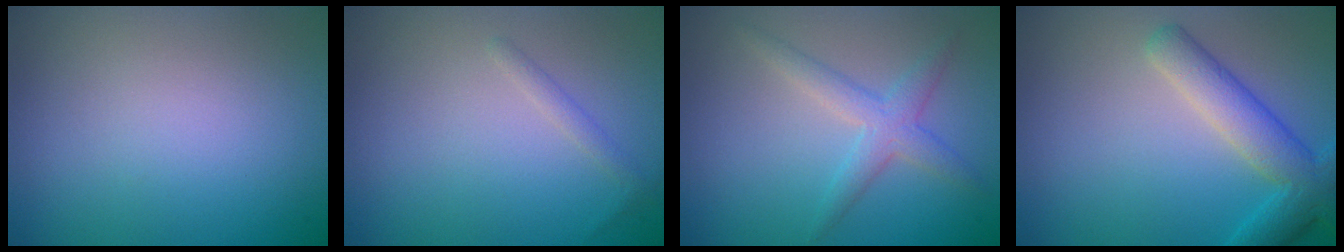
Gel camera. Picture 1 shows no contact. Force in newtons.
{"total": 0.9, "press": 0.9, "slide": 0.1}
{"total": 1.7, "press": 1.7, "slide": 0.2}
{"total": 5.0, "press": 5.0, "slide": 0.5}